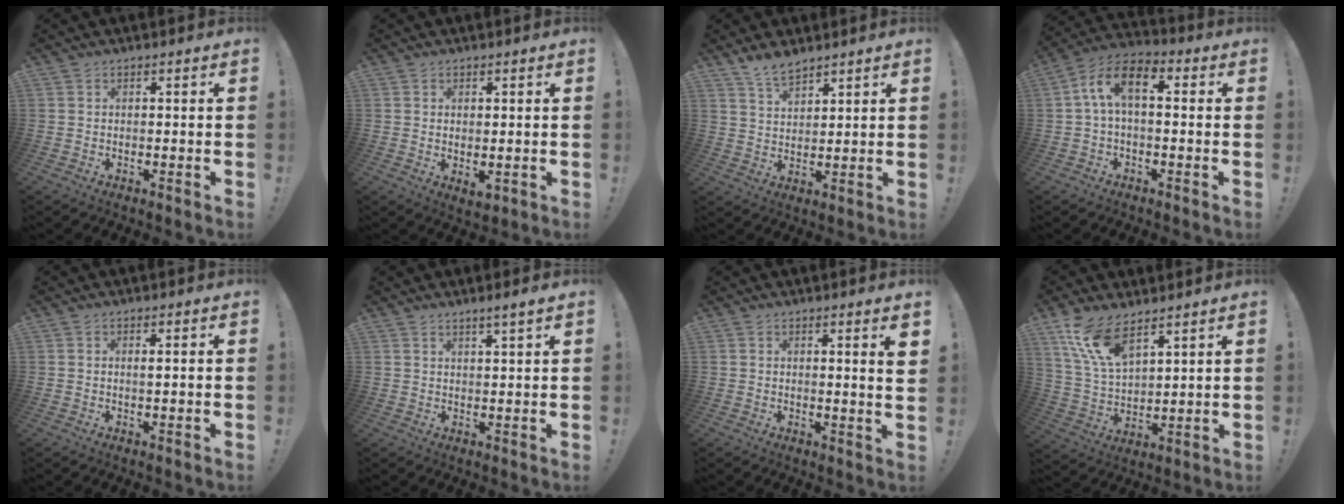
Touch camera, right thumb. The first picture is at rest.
{"total": 2.4, "force": [0.8, 0.9, 2.1], "torque": [-0.027, -0.009, 0.015]}
{"total": 6.6, "force": [5.6, 2.3, 2.6], "torque": [-0.057, -0.028, 0.107]}
{"total": 9.2, "force": [1.7, 4.7, 7.7], "torque": [-0.158, 0.007, 0.036]}
{"total": 1.0, "force": [0.4, -0.1, 0.9], "torque": [-0.001, -0.006, 0.002]}
{"total": 2.9, "force": [2.1, -0.2, 2.1], "torque": [-0.033, -0.012, 0.032]}
{"total": 3.9, "force": [1.6, -0.3, 3.5], "torque": [-0.050, -0.014, 0.022]}
{"total": 12.6, "force": [8.7, 5.1, 7.5], "torque": [-0.160, -0.037, 0.168]}